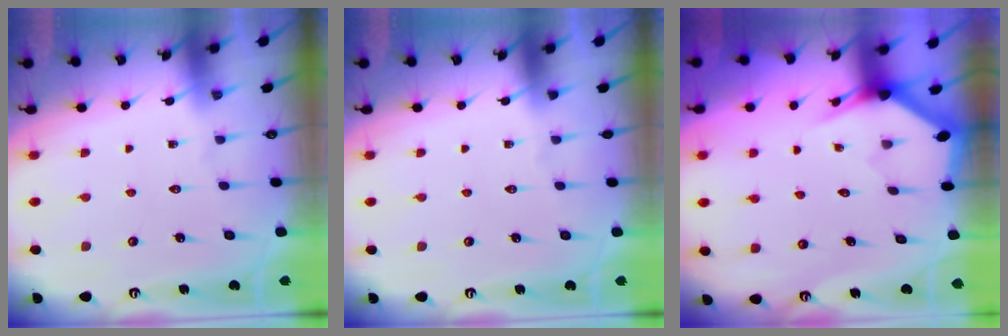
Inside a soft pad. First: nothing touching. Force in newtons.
{"total": 0.0}
{"total": 3.0, "press": 3.0, "slide": 0.1}